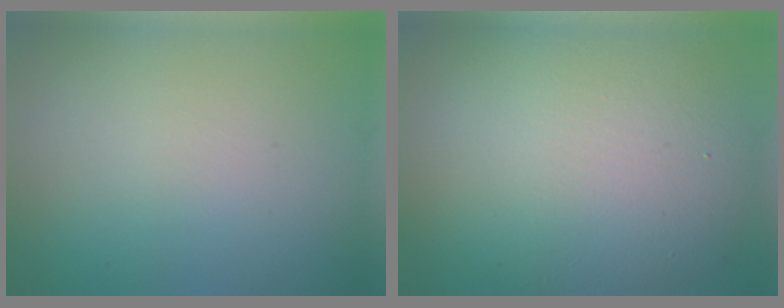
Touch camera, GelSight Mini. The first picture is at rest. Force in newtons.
{"total": 11.8, "press": 11.8, "slide": 0.5}